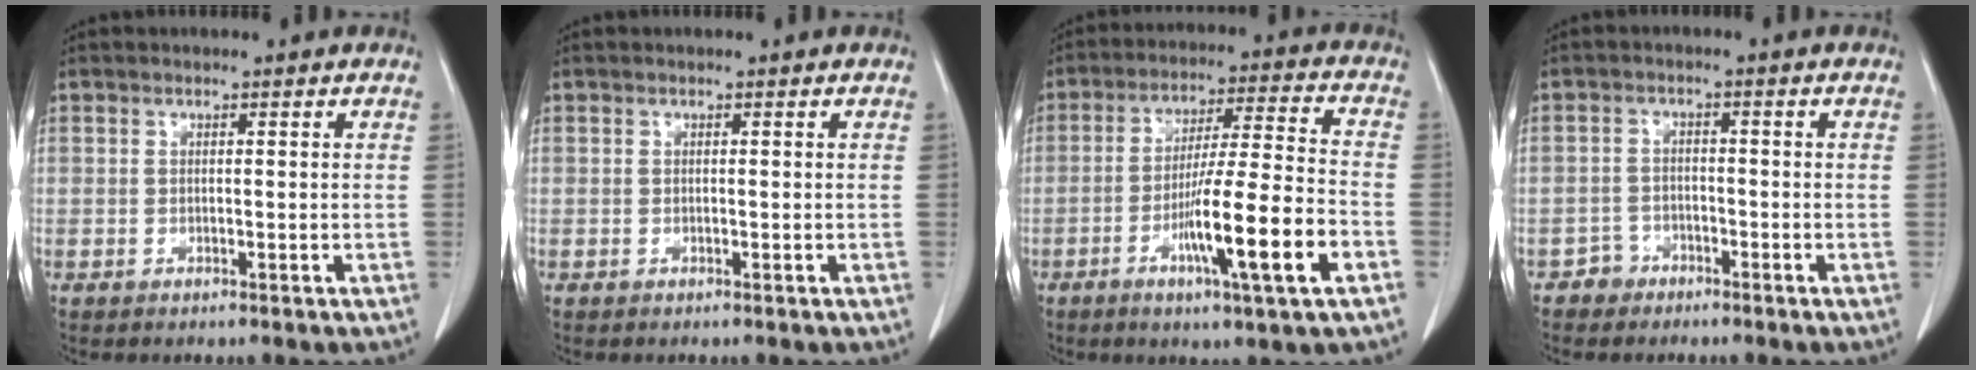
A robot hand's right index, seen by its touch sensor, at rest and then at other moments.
{"total": 0.0}
{"total": 14.0, "force": [-5.3, -0.2, 12.9], "torque": [-0.224, -0.010, -0.088]}
{"total": 2.6, "force": [-1.8, 1.8, -0.4], "torque": [0.007, 0.010, -0.037]}